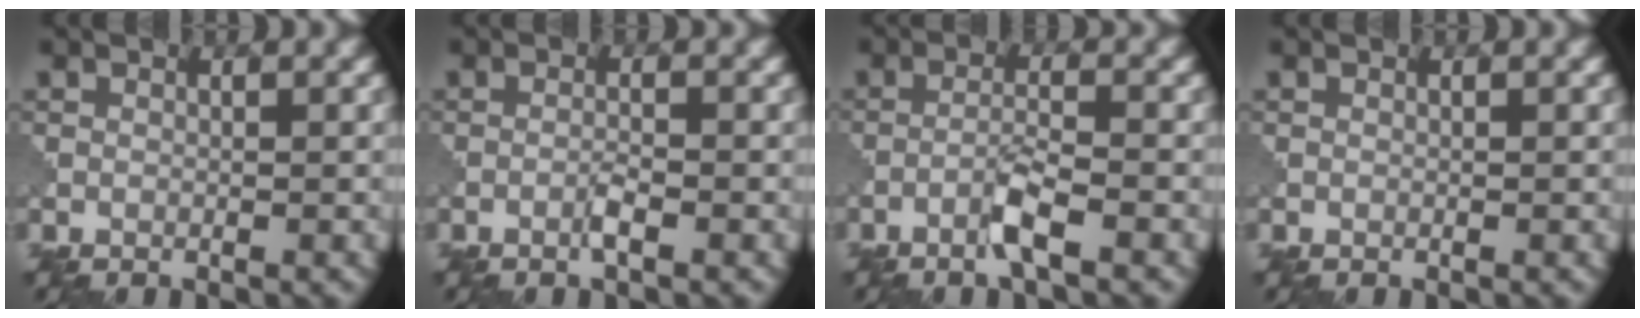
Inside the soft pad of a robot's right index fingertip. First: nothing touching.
{"total": 1.2, "force": [-0.7, 0.1, 1.0], "torque": [-0.020, 0.003, -0.016]}
{"total": 2.6, "force": [-1.6, 0.0, 2.1], "torque": [-0.042, 0.008, -0.036]}
{"total": 0.0}